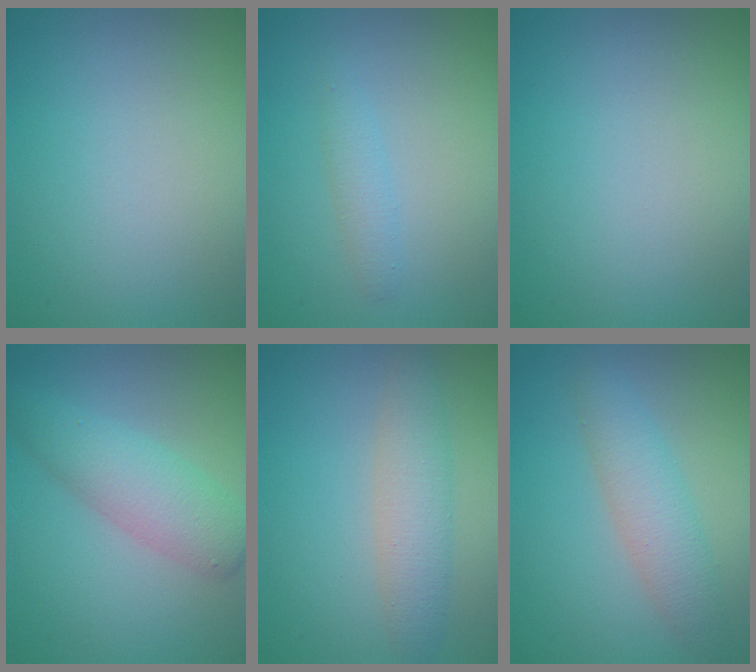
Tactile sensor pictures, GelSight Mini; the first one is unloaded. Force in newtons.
{"total": 1.4, "press": 1.4, "slide": 0.0}
{"total": 0.0}
{"total": 4.5, "press": 4.5, "slide": 0.1}
{"total": 3.4, "press": 3.4, "slide": 0.1}
{"total": 3.7, "press": 3.7, "slide": 0.1}